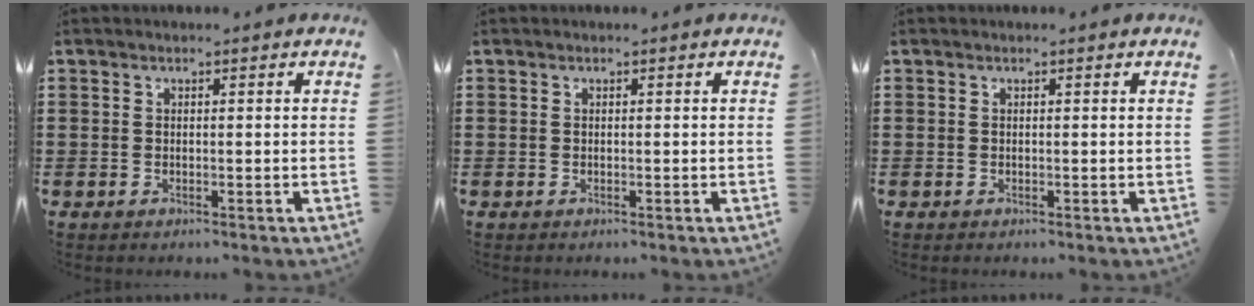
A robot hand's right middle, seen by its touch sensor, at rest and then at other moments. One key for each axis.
{"total": 0.0}
{"total": 0.0}